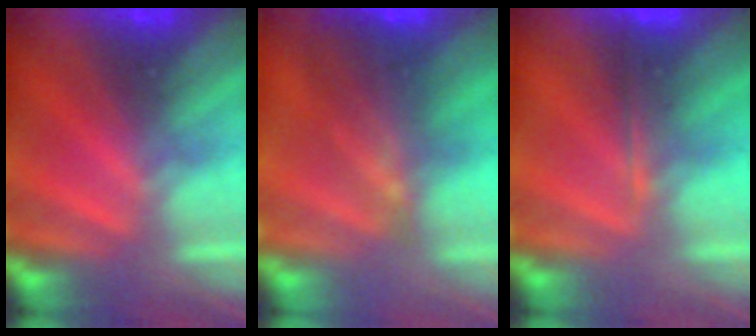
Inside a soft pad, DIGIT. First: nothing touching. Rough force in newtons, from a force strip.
{"total": 6.9}
{"total": 1.9}